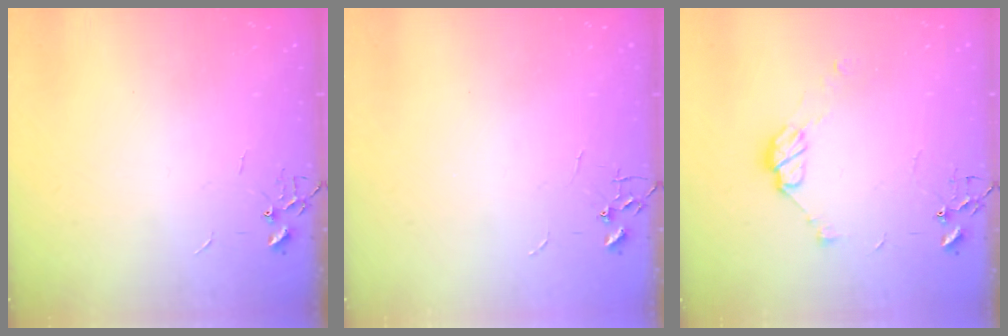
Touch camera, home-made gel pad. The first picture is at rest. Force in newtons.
{"total": 0.0}
{"total": 8.1, "press": 8.0, "slide": 0.5}